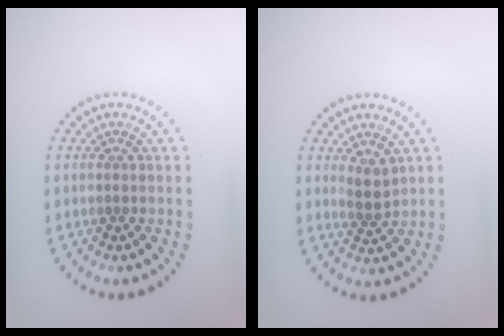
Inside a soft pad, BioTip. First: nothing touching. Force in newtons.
{"total": 1.8, "press": 1.4, "slide": 1.1}